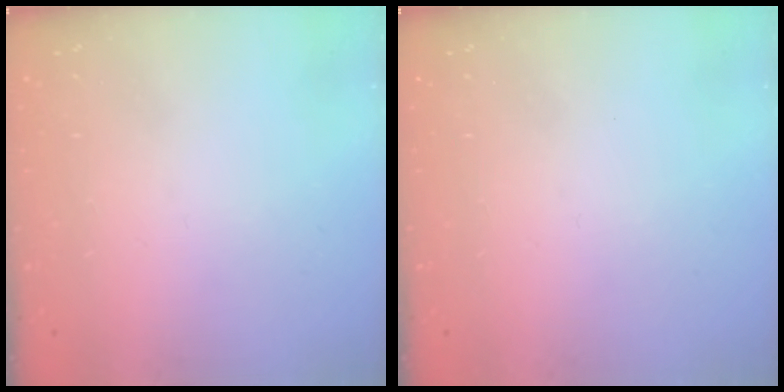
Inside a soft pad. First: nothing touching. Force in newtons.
{"total": 0.0}